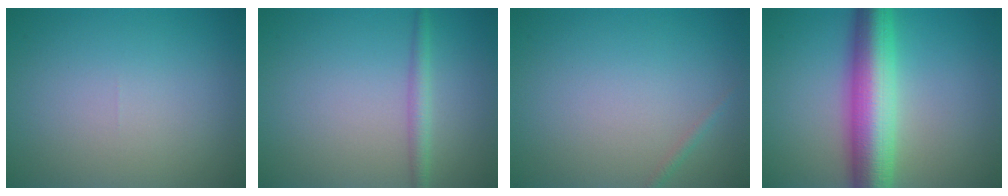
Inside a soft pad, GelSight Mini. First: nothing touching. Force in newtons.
{"total": 1.8, "press": 1.8, "slide": 0.0}
{"total": 0.6, "press": 0.6, "slide": 0.0}
{"total": 8.7, "press": 8.7, "slide": 0.2}